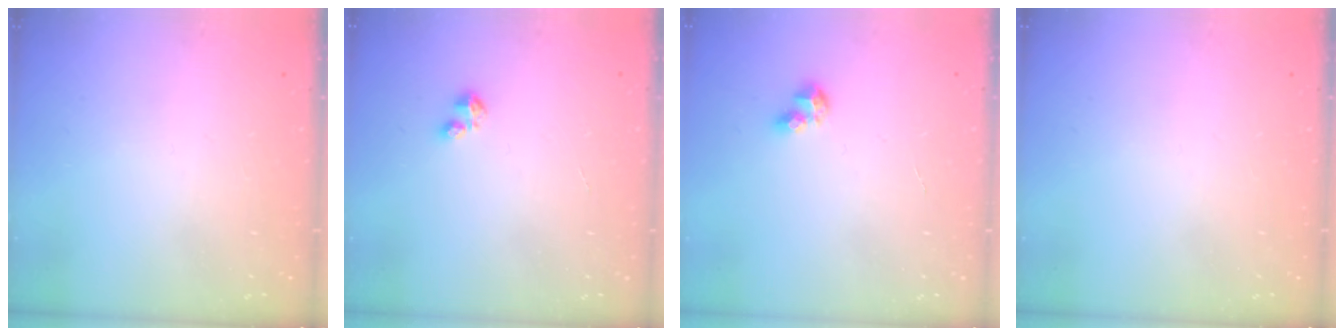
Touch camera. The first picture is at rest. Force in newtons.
{"total": 1.6, "press": 1.6, "slide": 0.3}
{"total": 5.6, "press": 5.6, "slide": 0.4}
{"total": 0.0}